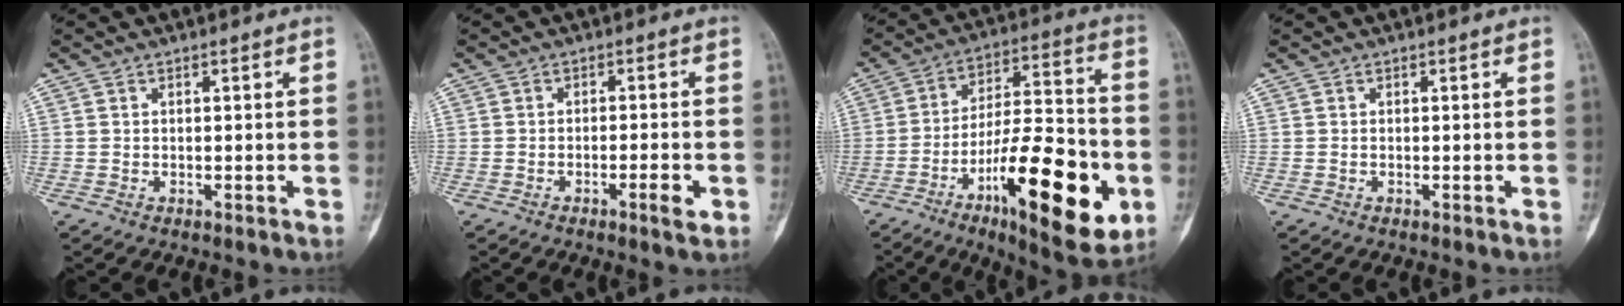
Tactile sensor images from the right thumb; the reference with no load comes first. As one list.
[{"total": 3.5, "force": [-1.5, 0.6, 3.1], "torque": [-0.054, 0.006, -0.024]}, {"total": 24.9, "force": [-8.8, 7.8, 22.0], "torque": [-0.332, 0.032, -0.131]}, {"total": 0.0}]